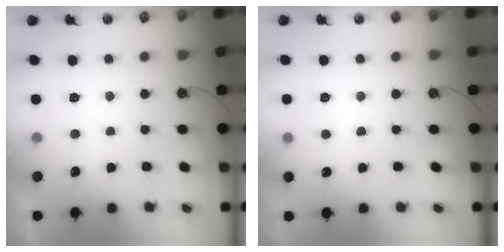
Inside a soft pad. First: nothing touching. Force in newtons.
{"total": 2.8, "press": 2.8, "slide": 0.4}